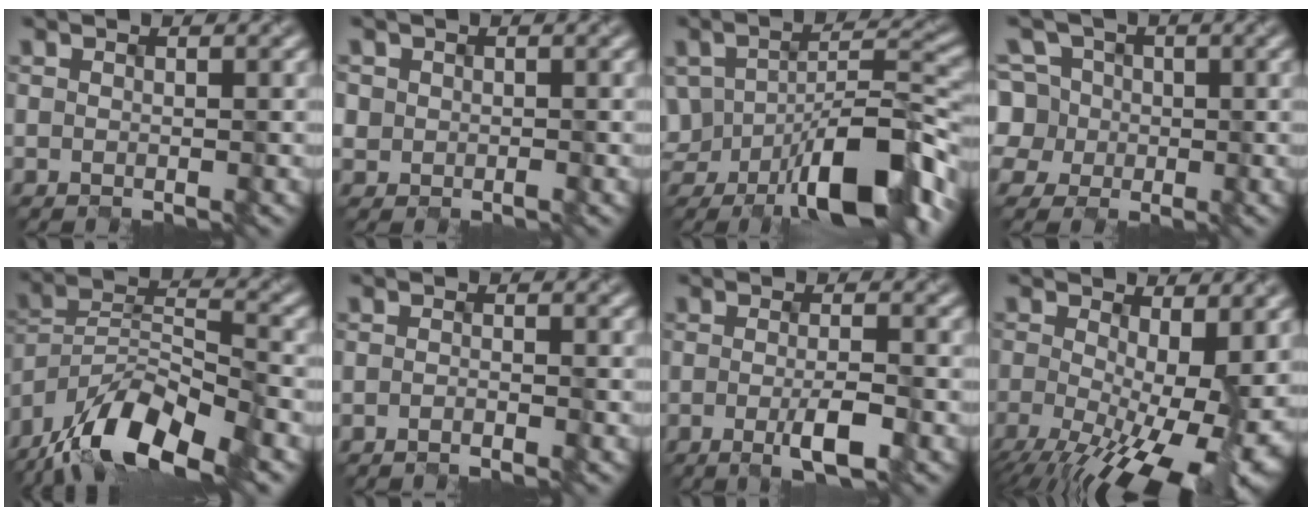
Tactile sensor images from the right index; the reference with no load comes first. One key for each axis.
{"total": 1.0, "fx": -0.1, "fy": 1.0, "fz": 0.0, "tx": 0.000, "ty": -0.003, "tz": 0.002}
{"total": 11.3, "fx": -5.5, "fy": 5.2, "fz": 8.4, "tx": -0.130, "ty": -0.010, "tz": -0.082}
{"total": 6.0, "fx": 0.3, "fy": 5.8, "fz": 1.8, "tx": -0.037, "ty": 0.037, "tz": -0.015}
{"total": 11.5, "fx": -8.6, "fy": 3.7, "fz": 6.6, "tx": -0.115, "ty": 0.004, "tz": -0.163}
{"total": 1.0, "fx": -0.9, "fy": 0.1, "fz": 0.4, "tx": -0.003, "ty": -0.002, "tz": -0.019}
{"total": 3.0, "fx": -1.2, "fy": 0.5, "fz": 2.6, "tx": -0.046, "ty": -0.007, "tz": -0.020}
{"total": 14.7, "fx": -4.1, "fy": 7.0, "fz": 12.3, "tx": -0.196, "ty": -0.037, "tz": -0.053}